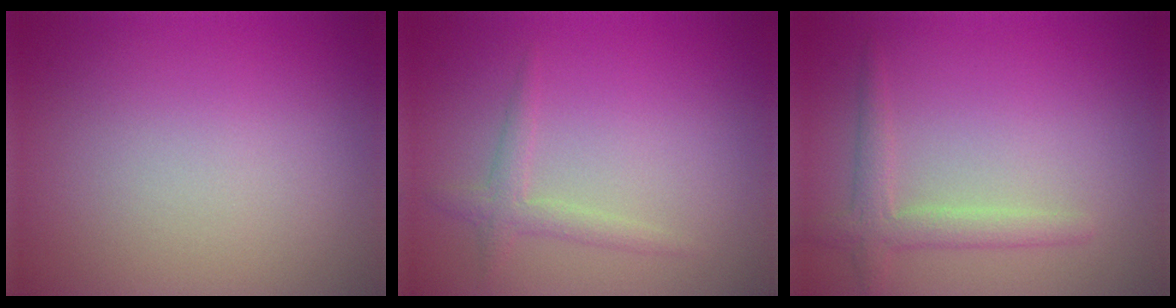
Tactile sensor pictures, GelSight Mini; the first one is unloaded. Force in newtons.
{"total": 1.7, "press": 1.7, "slide": 0.0}
{"total": 2.5, "press": 2.5, "slide": 0.3}